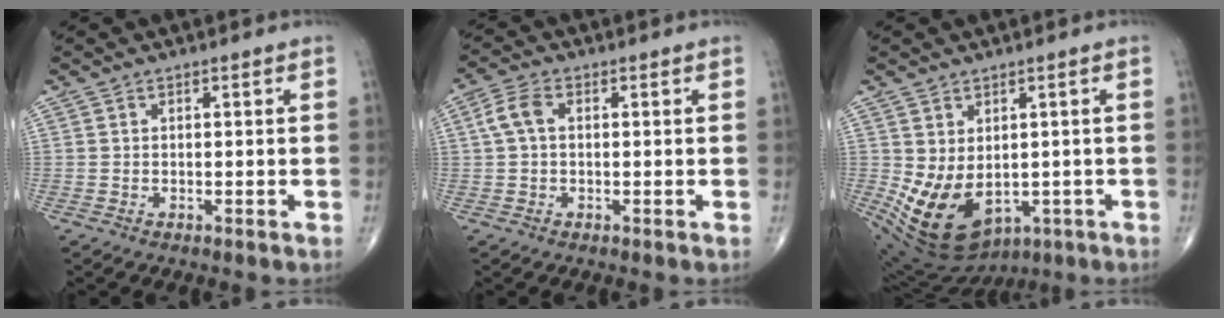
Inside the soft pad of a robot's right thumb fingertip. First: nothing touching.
{"total": 4.3, "force": [0.6, 2.7, 3.4], "torque": [-0.075, 0.013, 0.007]}
{"total": 12.5, "force": [-1.8, 8.6, 8.9], "torque": [-0.150, -0.010, 0.003]}